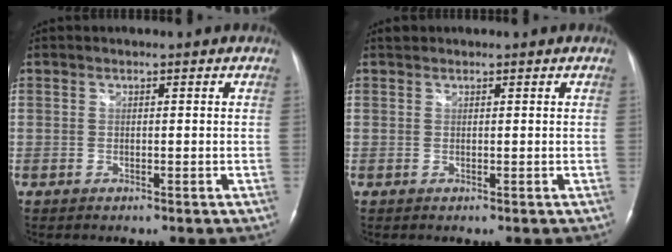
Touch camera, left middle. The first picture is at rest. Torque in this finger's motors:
{"motor_torque": [0.13, -0.02, -0.07, 0.00]}